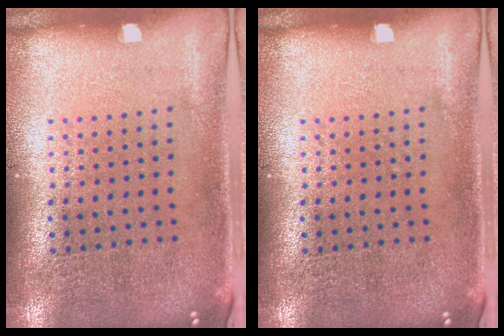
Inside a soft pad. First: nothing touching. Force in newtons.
{"total": 0.0}